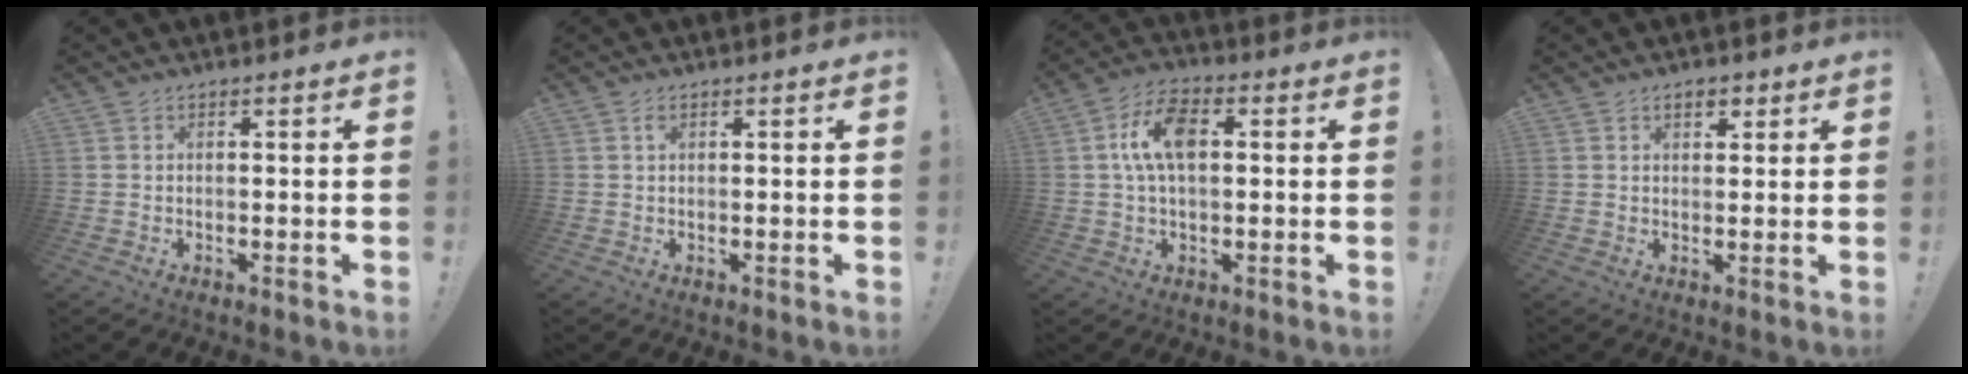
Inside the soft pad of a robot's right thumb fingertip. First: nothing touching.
{"total": 0.9, "force": [0.3, 0.5, 0.6], "torque": [-0.006, -0.001, 0.004]}
{"total": 10.9, "force": [1.6, 6.0, 9.0], "torque": [-0.159, 0.011, 0.032]}
{"total": 3.1, "force": [1.7, 1.9, 1.8], "torque": [-0.019, -0.002, 0.027]}